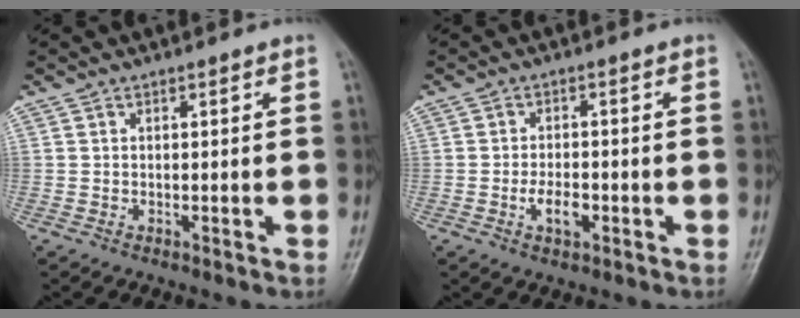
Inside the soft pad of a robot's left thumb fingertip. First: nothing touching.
{"total": 4.0, "force": [-1.4, 2.1, 3.1], "torque": [-0.051, 0.006, -0.023]}